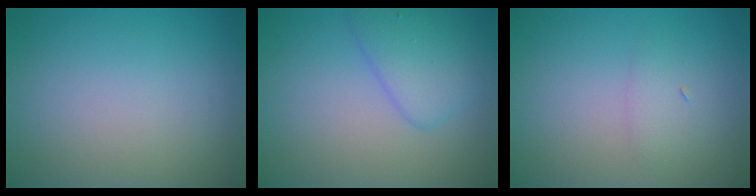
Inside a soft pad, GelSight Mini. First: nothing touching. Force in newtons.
{"total": 3.4, "press": 3.4, "slide": 0.1}
{"total": 1.3, "press": 1.3, "slide": 0.1}